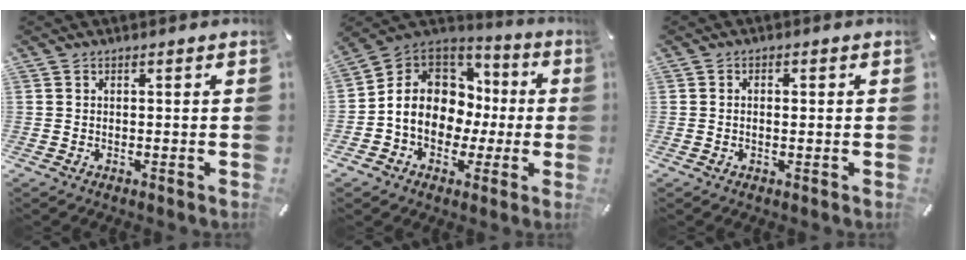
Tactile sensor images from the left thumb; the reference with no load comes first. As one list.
[{"total": 12.8, "force": [-1.3, 11.1, 6.4], "torque": [-0.126, -0.001, -0.019]}, {"total": 1.1, "force": [-0.1, 0.6, 1.0], "torque": [-0.018, 0.002, -0.004]}]